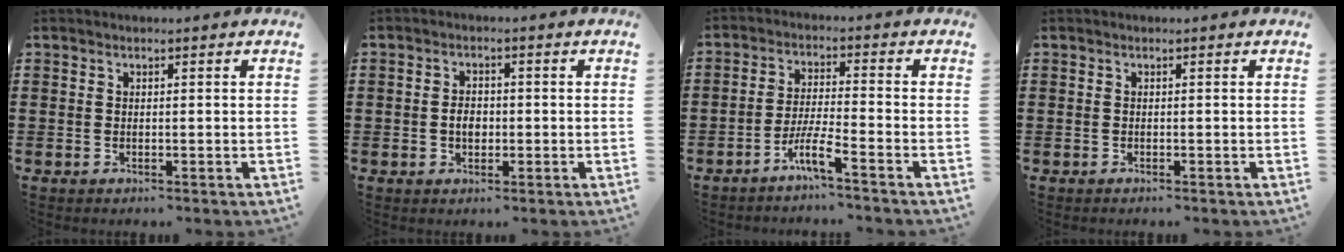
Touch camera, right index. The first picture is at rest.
{"total": 2.6, "force": [-0.4, 1.7, 1.9], "torque": [-0.031, -0.001, -0.011]}
{"total": 4.9, "force": [-3.6, 0.0, 3.3], "torque": [-0.085, -0.010, -0.075]}
{"total": 0.0}